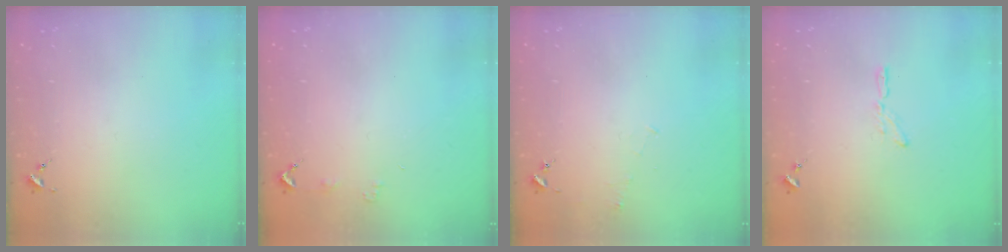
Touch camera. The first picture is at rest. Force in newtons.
{"total": 2.9, "press": 2.9, "slide": 0.2}
{"total": 4.5, "press": 4.5, "slide": 0.5}
{"total": 3.3, "press": 3.3, "slide": 0.3}